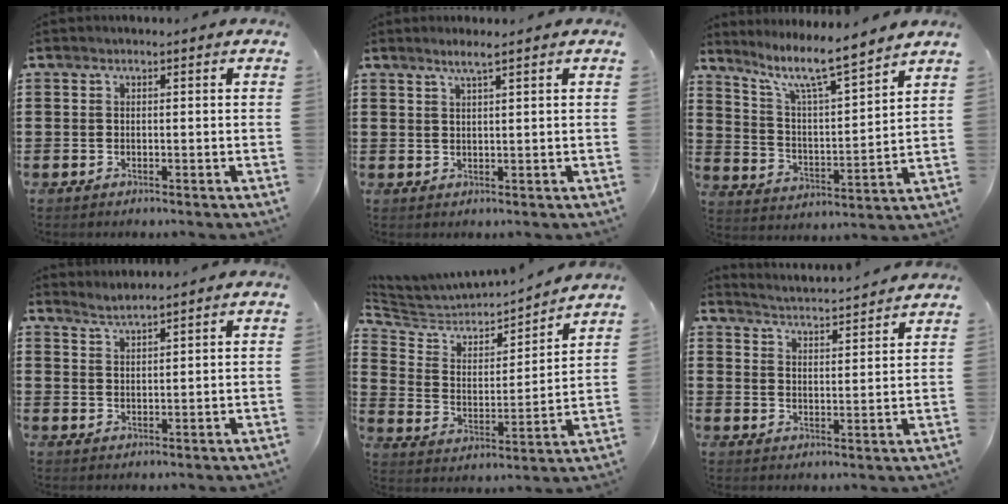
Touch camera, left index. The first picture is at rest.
{"total": 2.2, "force": [1.6, -0.2, 1.5], "torque": [-0.032, 0.000, 0.030]}
{"total": 8.6, "force": [7.4, 0.4, 4.4], "torque": [-0.115, -0.047, 0.122]}
{"total": 1.9, "force": [1.9, -0.4, 0.1], "torque": [-0.007, 0.001, 0.036]}
{"total": 4.1, "force": [3.6, 1.8, 0.7], "torque": [-0.045, -0.035, 0.053]}
{"total": 3.4, "force": [3.3, -0.7, 0.1], "torque": [-0.021, -0.031, 0.052]}